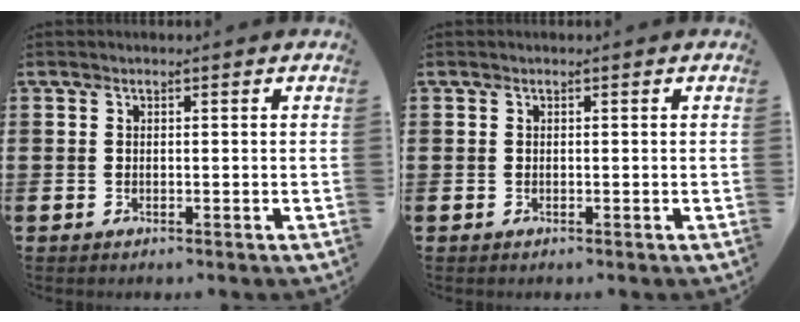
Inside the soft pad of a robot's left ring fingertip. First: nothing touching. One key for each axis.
{"total": 0.0}